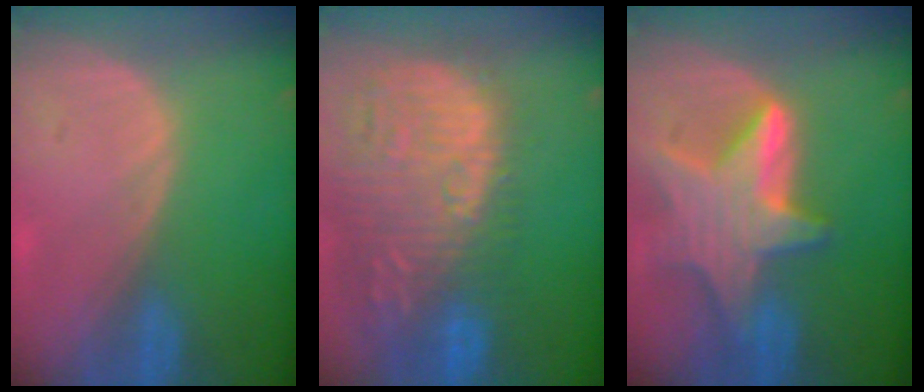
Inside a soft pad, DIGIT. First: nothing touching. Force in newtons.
{"total": 15.8, "press": 13.2, "slide": 8.8}
{"total": 9.5, "press": 9.5, "slide": 0.6}